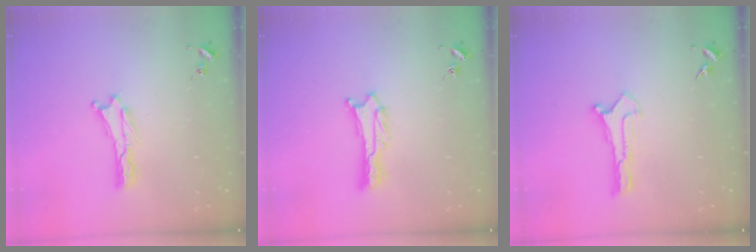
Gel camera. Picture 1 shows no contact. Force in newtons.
{"total": 1.0, "press": 1.0, "slide": 0.1}
{"total": 0.0}